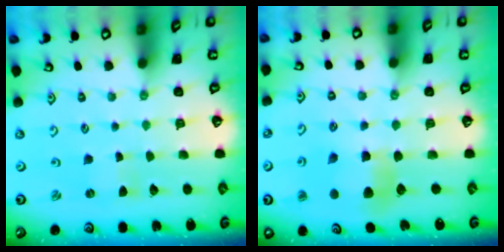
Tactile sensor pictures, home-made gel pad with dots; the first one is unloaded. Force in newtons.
{"total": 6.4, "press": 6.3, "slide": 0.9}